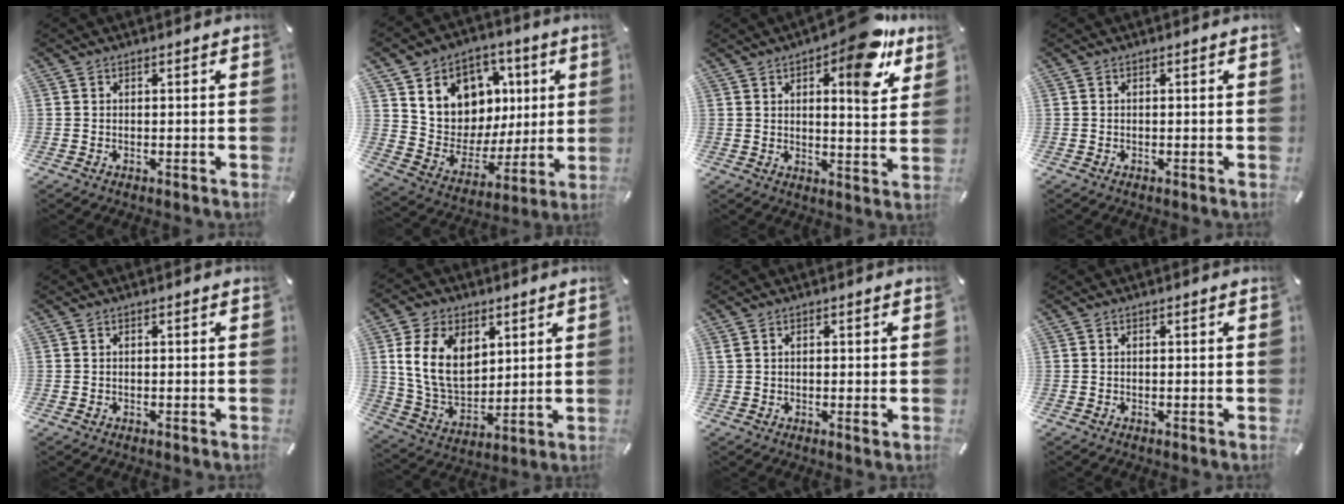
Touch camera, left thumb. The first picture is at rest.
{"total": 11.8, "force": [3.3, 11.0, 2.5], "torque": [-0.037, -0.035, 0.070]}
{"total": 13.6, "force": [8.0, 4.7, 9.9], "torque": [-0.119, -0.052, 0.125]}
{"total": 0.0}
{"total": 0.0}
{"total": 14.6, "force": [4.6, 10.5, 9.0], "torque": [-0.191, -0.008, 0.083]}
{"total": 1.5, "force": [0.3, 0.6, 1.4], "torque": [-0.026, -0.001, 0.005]}
{"total": 0.0}